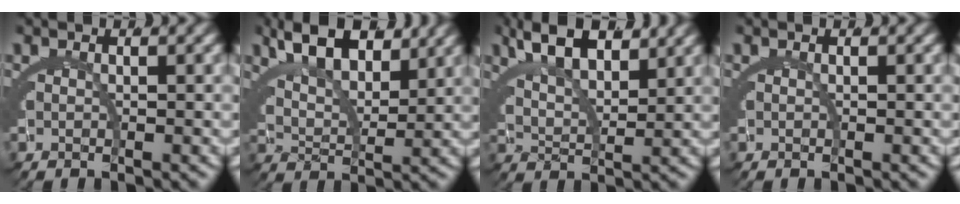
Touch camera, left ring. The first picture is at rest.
{"total": 8.8, "force": [5.2, 4.9, 5.1], "torque": [-0.087, 0.016, 0.071]}
{"total": 7.0, "force": [4.6, 3.1, 4.3], "torque": [-0.078, 0.008, 0.073]}
{"total": 0.0}